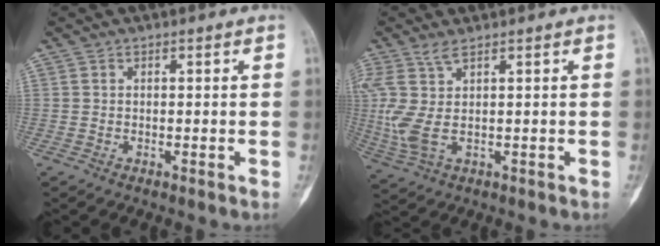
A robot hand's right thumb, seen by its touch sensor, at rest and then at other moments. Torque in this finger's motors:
{"motor_torque": [1.28, 1.28, 0.65, 0.59, 0.17]}